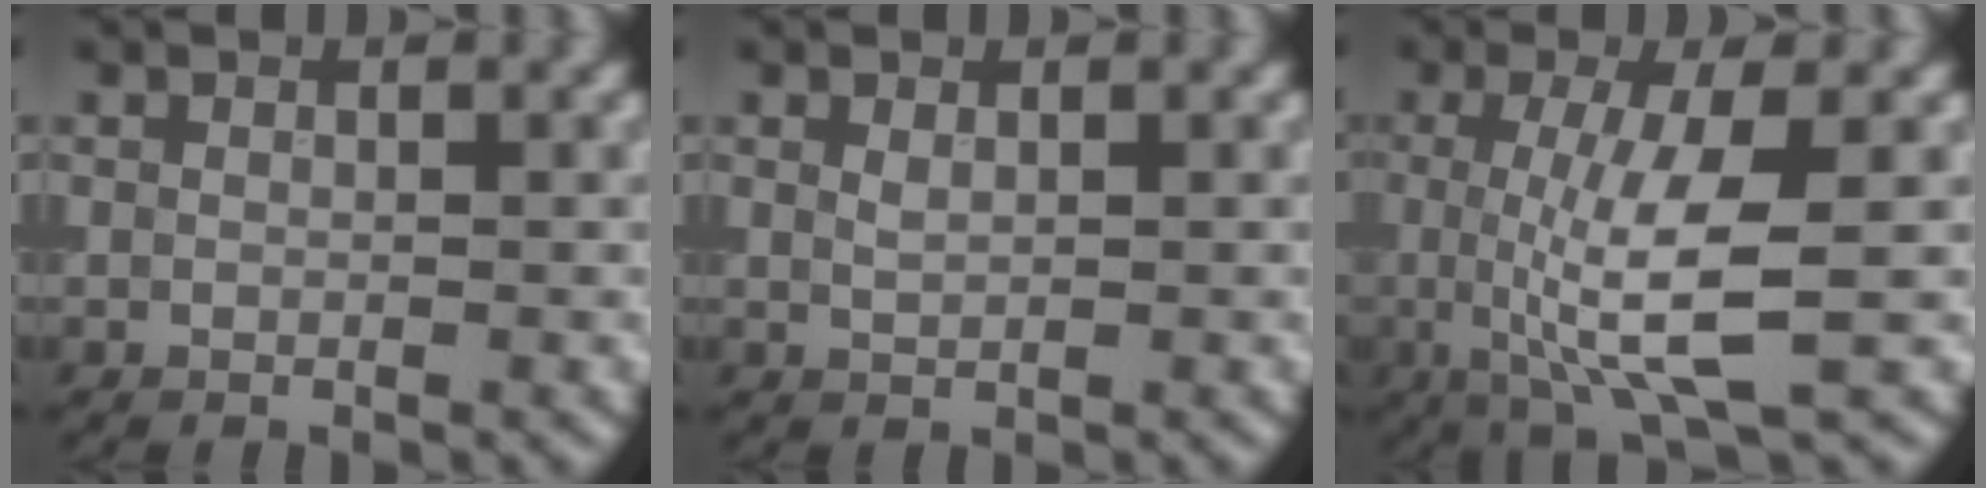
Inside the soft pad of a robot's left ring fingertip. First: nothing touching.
{"total": 0.7, "force": [0.4, 0.3, 0.6], "torque": [-0.013, 0.000, 0.010]}
{"total": 7.0, "force": [-0.2, 1.8, 6.8], "torque": [-0.119, -0.005, -0.005]}